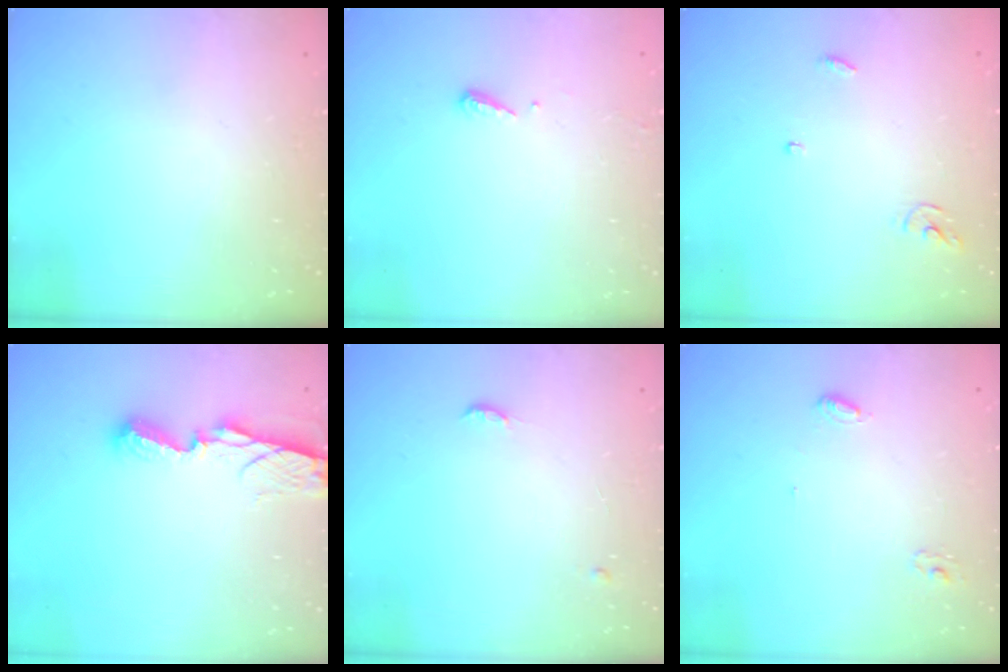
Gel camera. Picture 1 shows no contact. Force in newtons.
{"total": 5.3, "press": 5.3, "slide": 0.5}
{"total": 3.9, "press": 3.9, "slide": 0.4}
{"total": 7.1, "press": 7.1, "slide": 0.2}
{"total": 7.8, "press": 4.4, "slide": 6.4}
{"total": 4.2, "press": 4.2, "slide": 0.3}